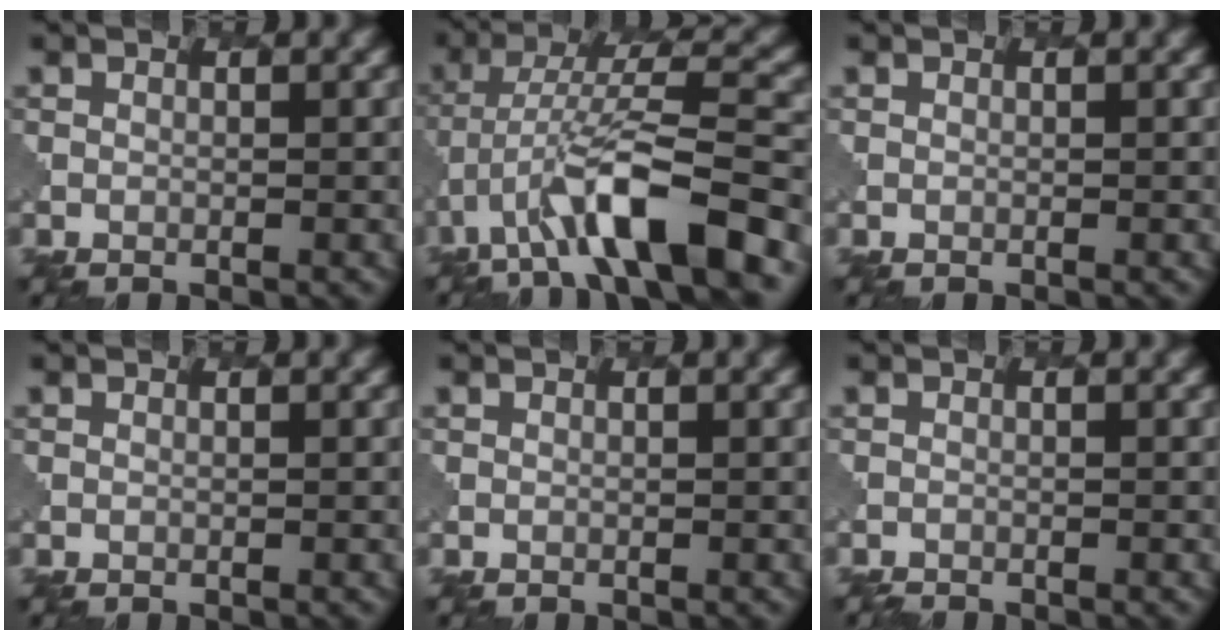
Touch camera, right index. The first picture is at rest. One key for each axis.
{"total": 9.7, "fx": -4.7, "fy": 2.3, "fz": 8.1, "tx": -0.151, "ty": 0.016, "tz": -0.080}
{"total": 0.0}
{"total": 0.0}
{"total": 0.0}
{"total": 1.1, "fx": -1.1, "fy": 0.2, "fz": 0.1, "tx": 0.005, "ty": -0.006, "tz": -0.019}